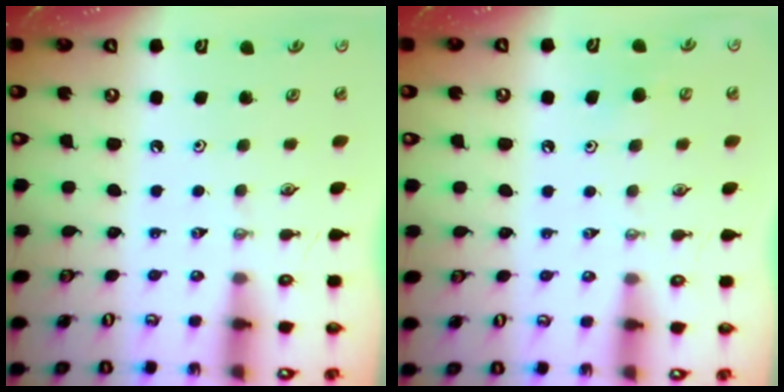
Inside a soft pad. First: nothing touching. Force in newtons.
{"total": 6.6, "press": 6.4, "slide": 1.8}